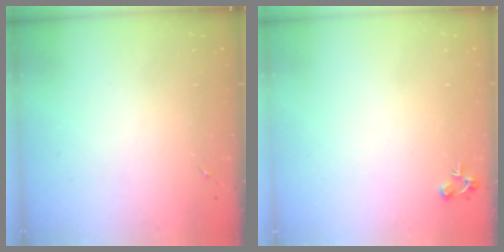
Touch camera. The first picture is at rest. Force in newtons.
{"total": 4.7, "press": 4.7, "slide": 0.2}